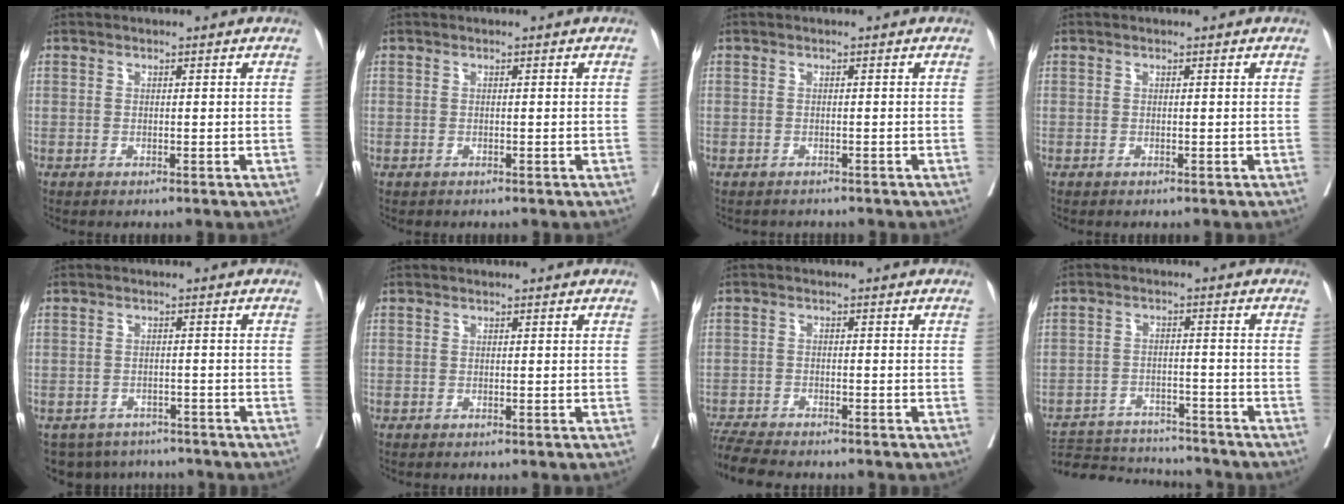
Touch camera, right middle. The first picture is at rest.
{"total": 0.0}
{"total": 2.4, "force": [-2.1, 1.1, 0.1], "torque": [-0.006, -0.002, -0.031]}
{"total": 0.0}
{"total": 5.6, "force": [-4.9, 2.6, 0.2], "torque": [0.003, 0.001, -0.067]}
{"total": 0.0}
{"total": 7.0, "force": [-6.5, 0.8, 2.5], "torque": [-0.042, -0.016, -0.110]}
{"total": 12.8, "force": [-12.1, 3.3, 2.4], "torque": [-0.041, 0.007, -0.174]}